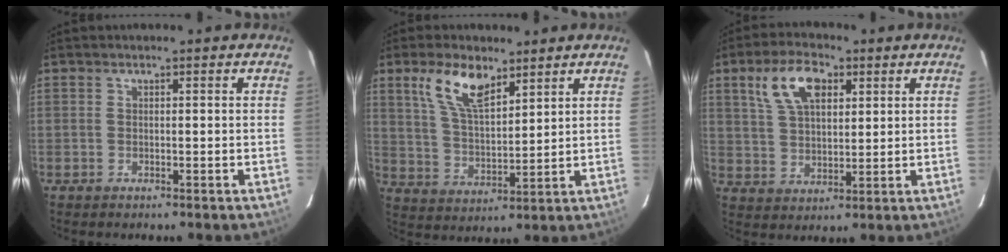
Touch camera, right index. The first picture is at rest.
{"total": 10.0, "force": [6.1, 4.2, 6.7], "torque": [-0.127, 0.008, 0.125]}
{"total": 10.2, "force": [4.6, 5.3, 7.4], "torque": [-0.145, 0.023, 0.089]}